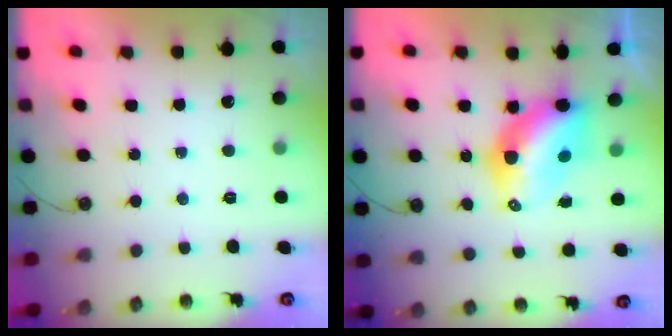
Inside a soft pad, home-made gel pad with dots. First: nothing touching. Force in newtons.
{"total": 9.4, "press": 9.3, "slide": 0.9}